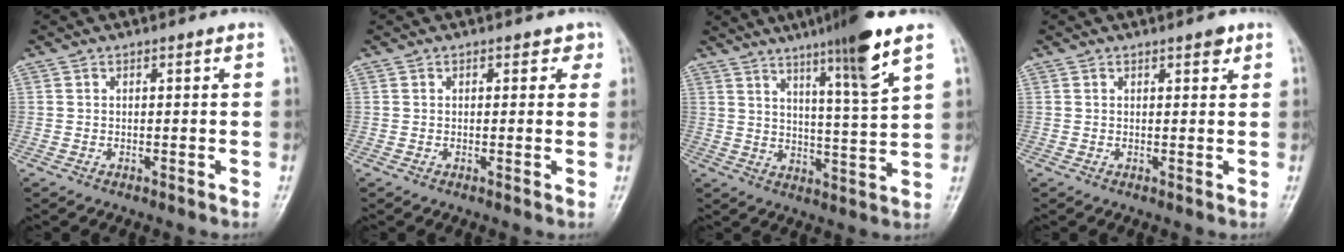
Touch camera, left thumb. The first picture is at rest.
{"total": 2.1, "force": [1.1, 1.5, 1.0], "torque": [0.014, -0.001, 0.006]}
{"total": 12.7, "force": [7.8, 0.0, 10.1], "torque": [-0.162, -0.043, 0.125]}
{"total": 1.8, "force": [1.1, 0.7, 1.2], "torque": [-0.008, -0.004, 0.013]}